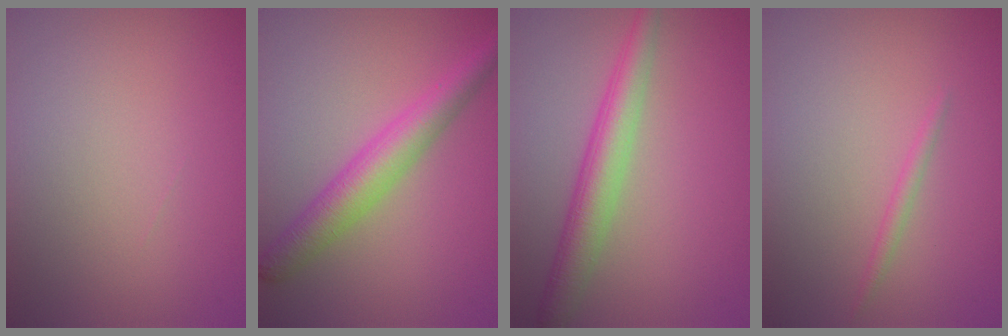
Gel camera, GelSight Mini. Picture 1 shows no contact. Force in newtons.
{"total": 4.4, "press": 4.4, "slide": 0.1}
{"total": 3.9, "press": 3.9, "slide": 0.1}
{"total": 0.5, "press": 0.5, "slide": 0.1}